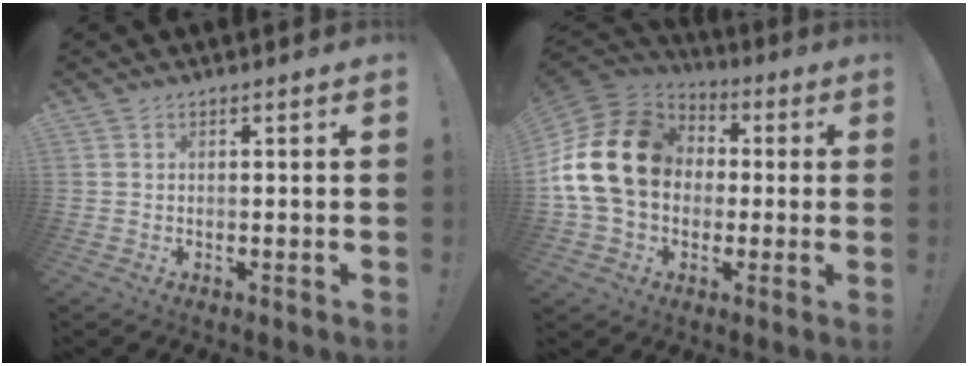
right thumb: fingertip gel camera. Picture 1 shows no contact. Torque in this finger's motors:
{"motor_torque": [2.45, 2.56, 0.04, 0.17, 0.32]}